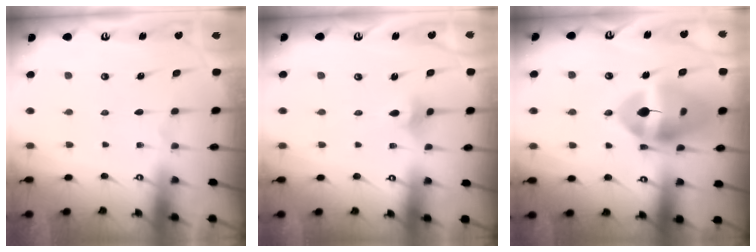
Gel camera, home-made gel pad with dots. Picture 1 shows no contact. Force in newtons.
{"total": 1.9, "press": 1.8, "slide": 0.5}
{"total": 17.7, "press": 17.6, "slide": 2.2}